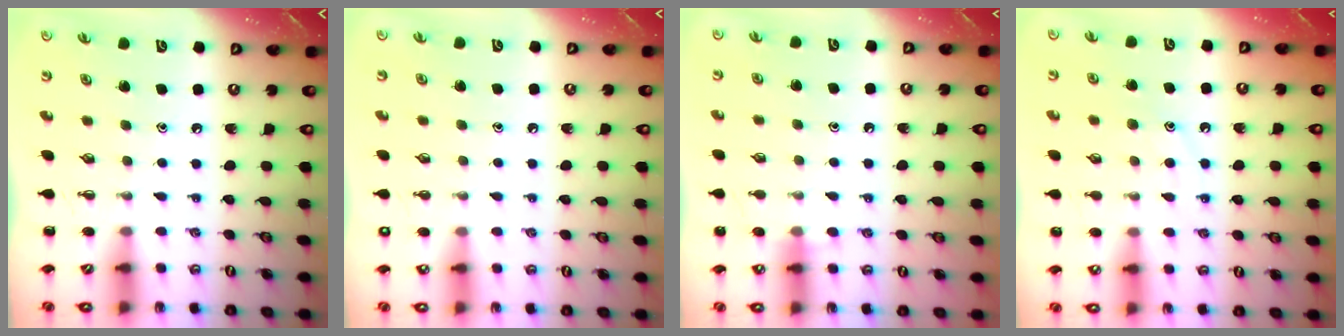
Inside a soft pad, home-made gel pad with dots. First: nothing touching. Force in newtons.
{"total": 2.6, "press": 2.1, "slide": 1.6}
{"total": 7.8, "press": 7.4, "slide": 2.3}
{"total": 9.6, "press": 9.6, "slide": 0.9}